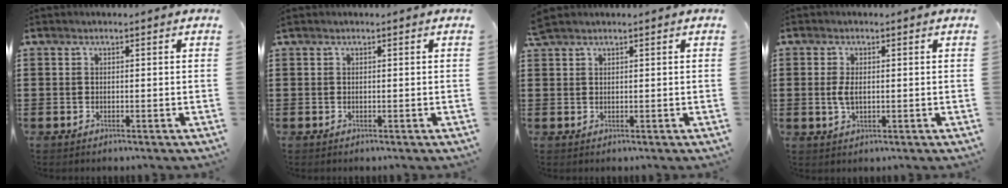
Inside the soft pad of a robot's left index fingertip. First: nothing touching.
{"total": 0.0}
{"total": 1.5, "force": [1.2, 0.2, 0.8], "torque": [-0.018, 0.002, 0.024]}
{"total": 2.9, "force": [0.2, 1.4, 2.5], "torque": [-0.067, -0.001, -0.003]}